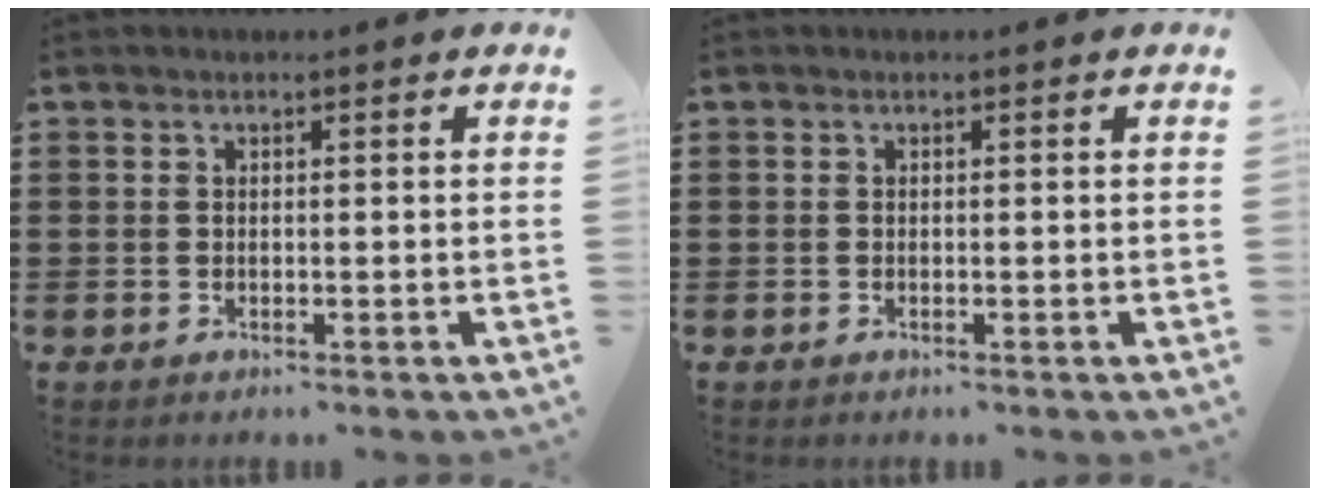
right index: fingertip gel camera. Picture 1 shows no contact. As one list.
[{"total": 0.0}]